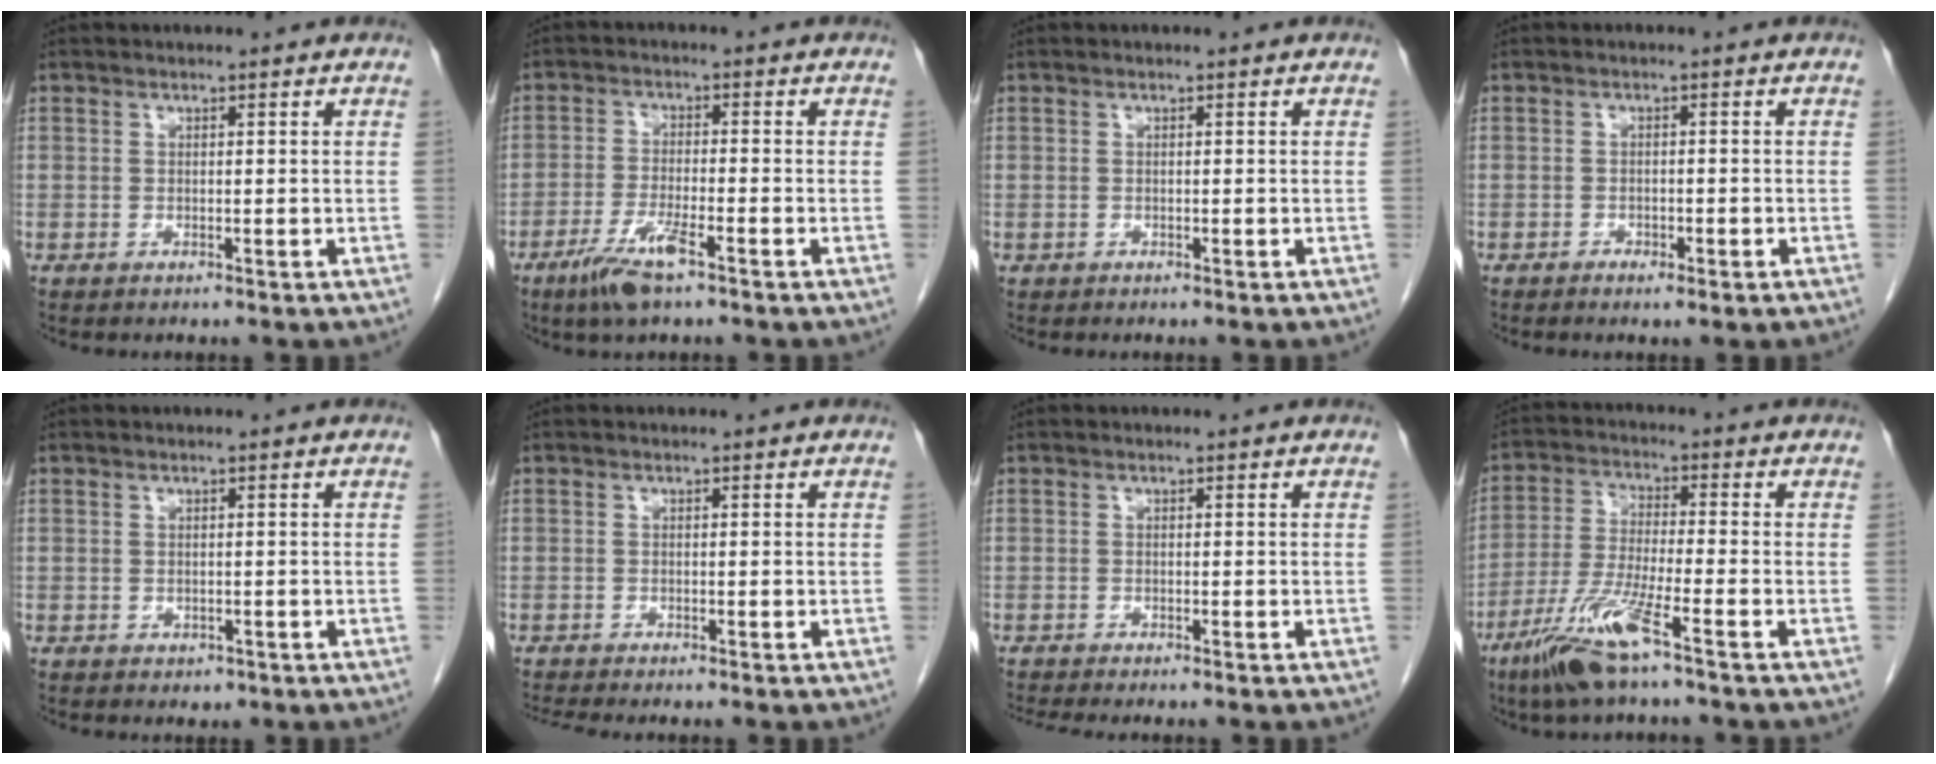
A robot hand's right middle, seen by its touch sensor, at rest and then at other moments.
{"total": 6.1, "force": [-3.8, 0.6, 4.7], "torque": [-0.099, -0.010, -0.071]}
{"total": 0.0}
{"total": 2.1, "force": [-1.3, 0.7, 1.5], "torque": [-0.025, 0.000, -0.016]}
{"total": 1.0, "force": [-0.4, 0.8, 0.4], "torque": [-0.007, 0.001, 0.000]}
{"total": 1.5, "force": [-1.4, -0.4, 0.4], "torque": [-0.015, -0.006, -0.028]}
{"total": 2.0, "force": [-1.9, -0.2, 0.8], "torque": [-0.015, -0.005, -0.032]}
{"total": 9.6, "force": [-5.9, 0.0, 7.5], "torque": [-0.163, -0.024, -0.120]}